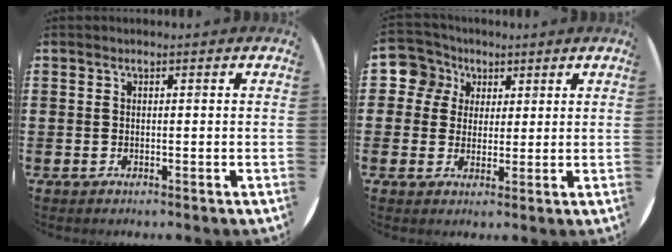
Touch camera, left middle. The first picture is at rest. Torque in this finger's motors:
{"motor_torque": [0.00, 0.02, 0.00, 0.00]}